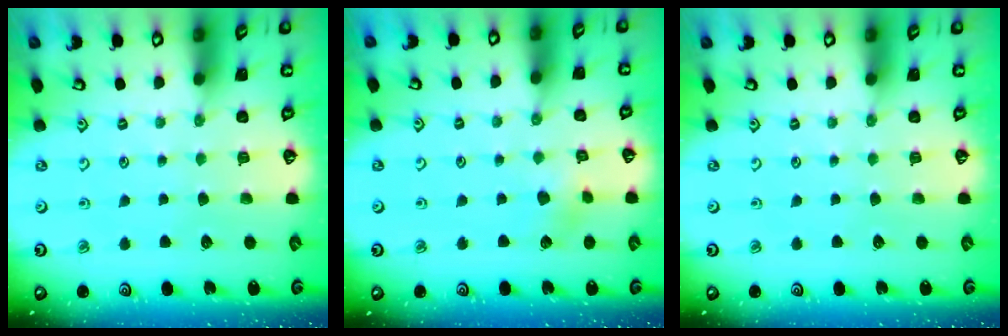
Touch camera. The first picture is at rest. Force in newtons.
{"total": 3.2, "press": 3.2, "slide": 0.3}
{"total": 0.0}